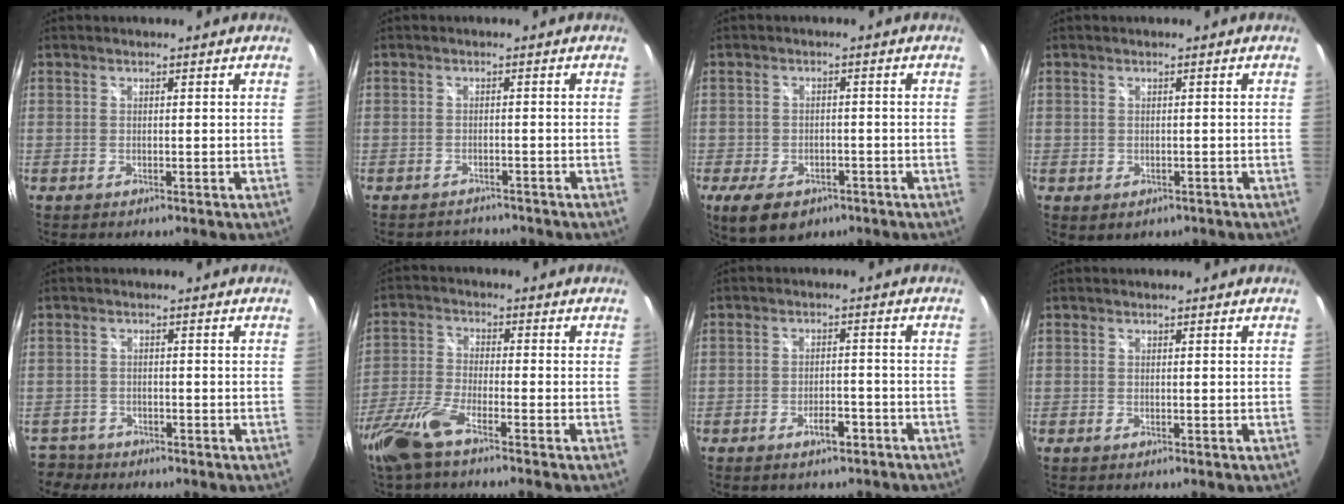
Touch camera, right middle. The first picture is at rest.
{"total": 3.1, "force": [-2.9, 1.0, -0.1], "torque": [-0.004, 0.010, -0.046]}
{"total": 8.8, "force": [-5.3, 5.2, 4.8], "torque": [-0.107, -0.020, -0.083]}
{"total": 2.2, "force": [-0.6, 1.8, 1.0], "torque": [-0.020, -0.006, -0.005]}
{"total": 4.7, "force": [-3.7, 2.9, 0.3], "torque": [-0.025, -0.001, -0.069]}
{"total": 3.7, "force": [-2.7, -0.2, 2.5], "torque": [-0.070, -0.007, -0.057]}
{"total": 3.9, "force": [-2.8, 1.9, 1.9], "torque": [-0.036, 0.008, -0.033]}
{"total": 0.0}